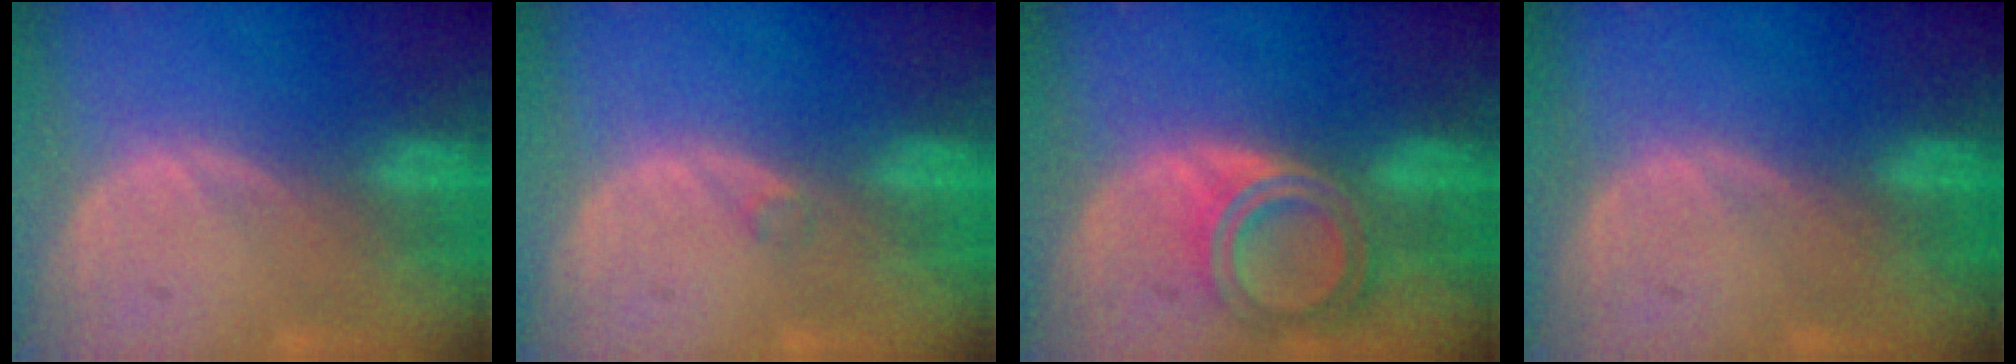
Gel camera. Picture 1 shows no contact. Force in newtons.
{"total": 0.8, "press": 0.8, "slide": 0.1}
{"total": 6.4, "press": 5.8, "slide": 2.9}
{"total": 0.0}